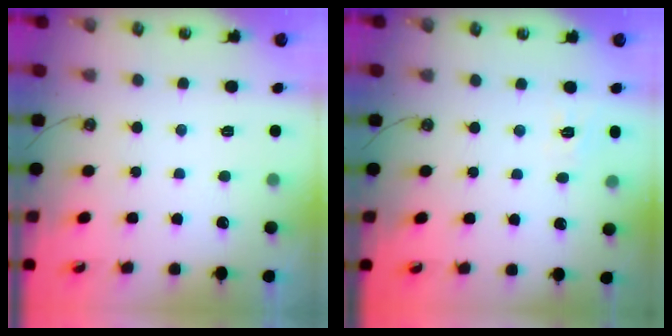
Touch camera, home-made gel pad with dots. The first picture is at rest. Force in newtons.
{"total": 3.4, "press": 3.3, "slide": 0.6}